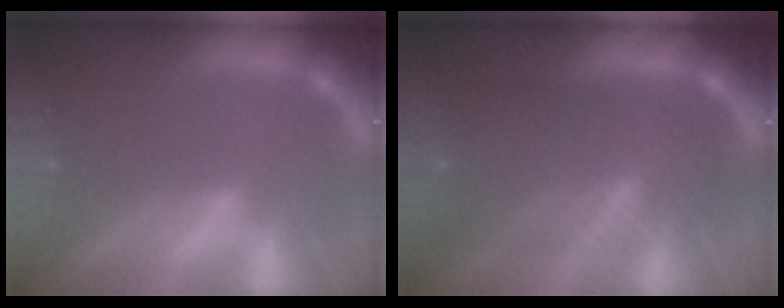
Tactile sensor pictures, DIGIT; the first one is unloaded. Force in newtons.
{"total": 8.5}